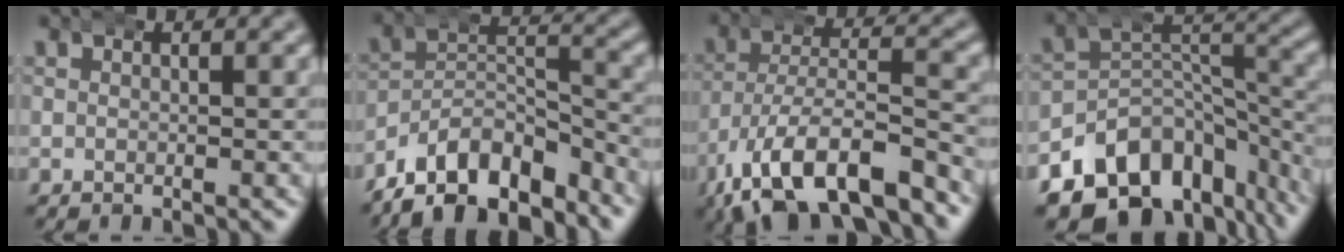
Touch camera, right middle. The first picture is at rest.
{"total": 13.6, "force": [-10.0, 7.4, 5.5], "torque": [-0.079, -0.035, -0.156]}
{"total": 10.0, "force": [-6.9, 4.0, 6.0], "torque": [-0.112, -0.027, -0.098]}
{"total": 14.4, "force": [-8.2, 9.4, 7.2], "torque": [-0.102, -0.025, -0.130]}